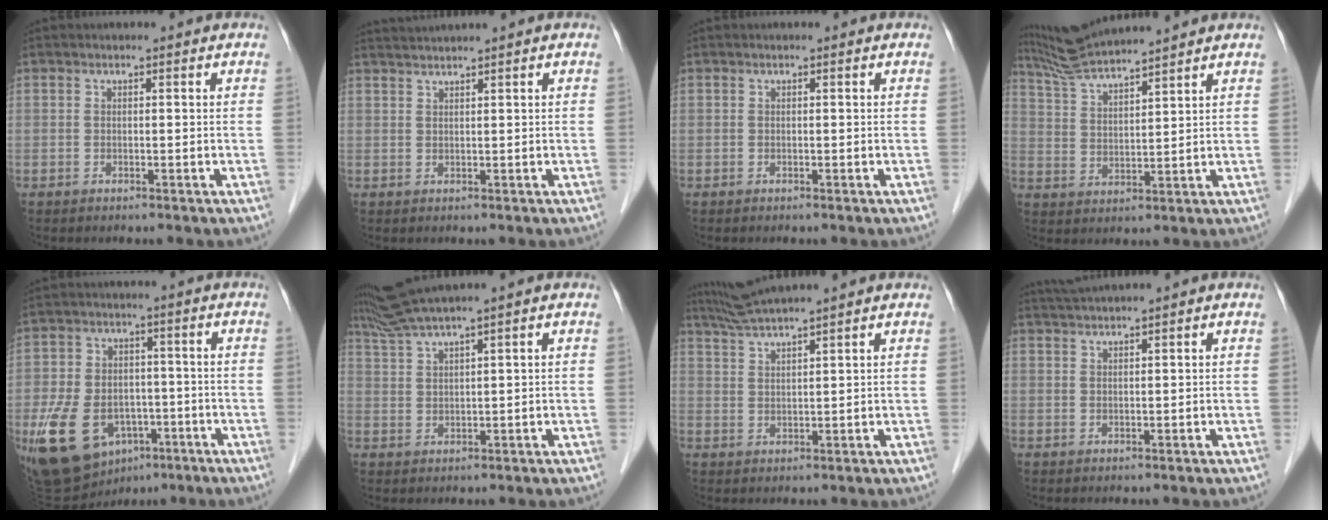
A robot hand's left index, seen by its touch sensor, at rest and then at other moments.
{"total": 2.5, "force": [2.2, -1.0, 0.6], "torque": [-0.014, 0.009, 0.049]}
{"total": 0.0}
{"total": 10.3, "force": [9.5, -0.7, 3.8], "torque": [-0.077, 0.027, 0.174]}
{"total": 15.0, "force": [-6.5, 10.0, 9.1], "torque": [-0.198, 0.001, -0.094]}
{"total": 4.8, "force": [3.9, -1.6, 2.2], "torque": [-0.061, 0.010, 0.089]}
{"total": 6.5, "force": [5.7, -1.5, 2.6], "torque": [-0.053, 0.020, 0.109]}
{"total": 3.1, "force": [2.6, -1.1, 1.1], "torque": [-0.028, 0.012, 0.059]}